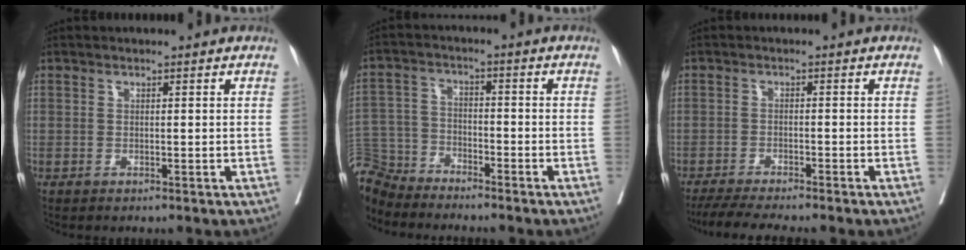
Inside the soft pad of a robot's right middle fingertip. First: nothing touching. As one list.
[{"total": 7.2, "force": [-6.9, 1.5, -0.7], "torque": [0.009, 0.004, -0.145]}, {"total": 7.0, "force": [-6.1, -0.6, 3.4], "torque": [-0.047, -0.018, -0.101]}]